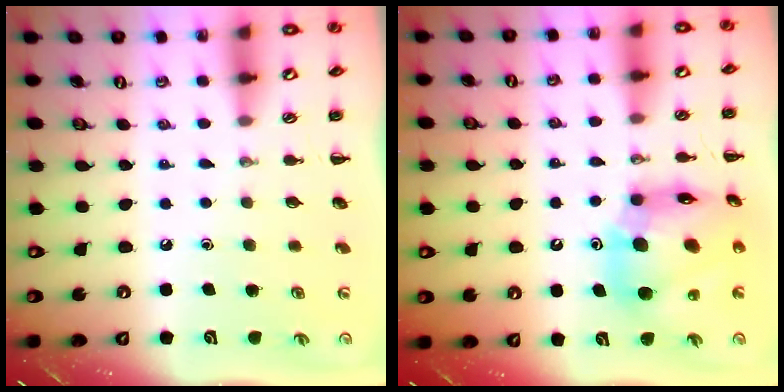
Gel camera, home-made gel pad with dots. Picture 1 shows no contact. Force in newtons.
{"total": 16.2, "press": 15.4, "slide": 4.8}